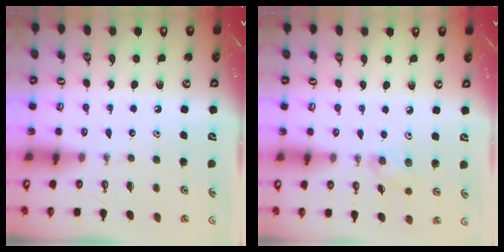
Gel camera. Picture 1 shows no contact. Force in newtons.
{"total": 4.2, "press": 4.0, "slide": 1.3}